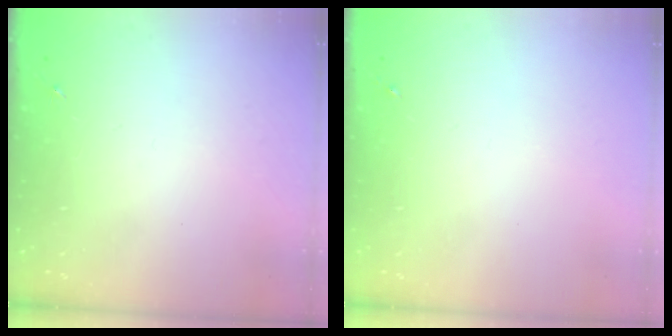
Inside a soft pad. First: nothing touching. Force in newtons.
{"total": 0.0}